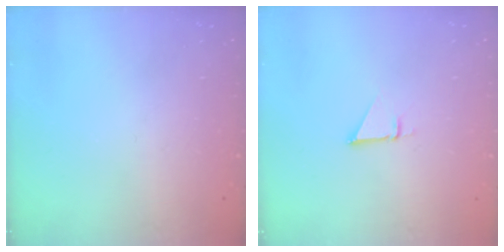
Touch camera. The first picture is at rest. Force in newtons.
{"total": 2.3, "press": 2.3, "slide": 0.1}